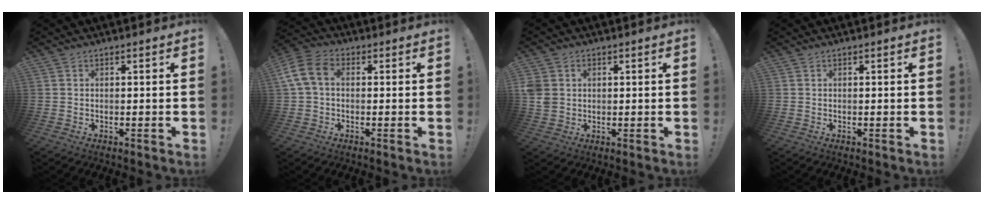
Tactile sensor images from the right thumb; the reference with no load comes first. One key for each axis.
{"total": 9.2, "fx": 1.3, "fy": 6.1, "fz": 6.8, "tx": -0.142, "ty": 0.010, "tz": 0.033}
{"total": 4.6, "fx": 0.9, "fy": 3.9, "fz": 2.4, "tx": -0.052, "ty": 0.000, "tz": 0.019}
{"total": 0.0}